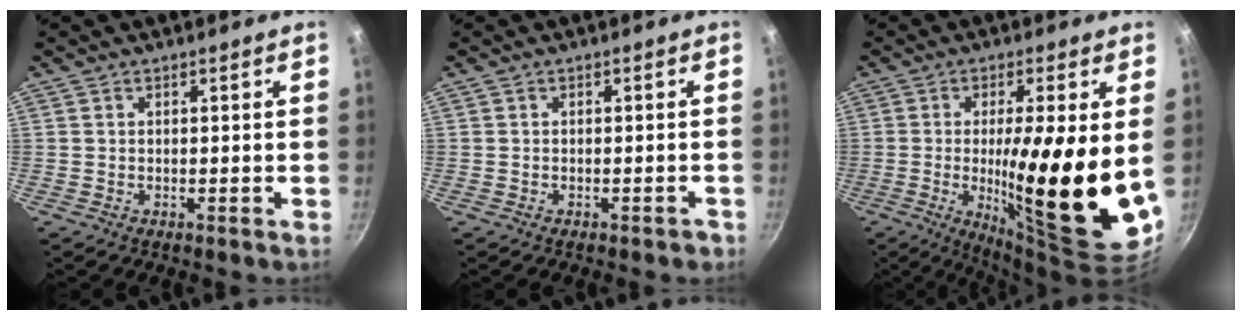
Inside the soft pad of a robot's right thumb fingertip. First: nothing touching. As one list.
[{"total": 1.4, "force": [-1.0, 0.6, 0.7], "torque": [-0.006, 0.019, -0.002]}, {"total": 20.5, "force": [-0.6, 3.8, 20.1], "torque": [-0.307, -0.024, -0.006]}]